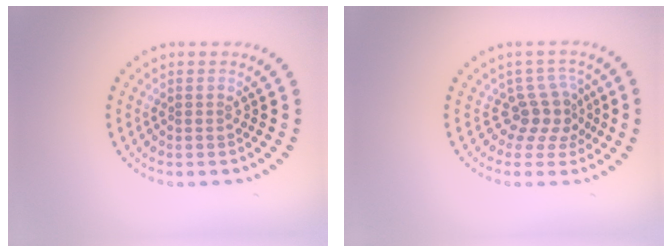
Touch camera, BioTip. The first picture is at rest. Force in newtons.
{"total": 2.9, "press": 2.0, "slide": 2.1}